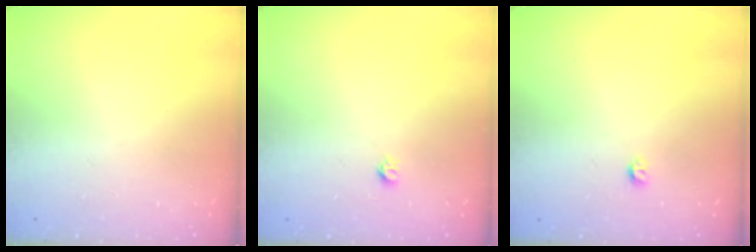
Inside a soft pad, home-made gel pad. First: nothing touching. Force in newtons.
{"total": 3.5, "press": 3.4, "slide": 0.4}
{"total": 3.5, "press": 3.5, "slide": 0.5}